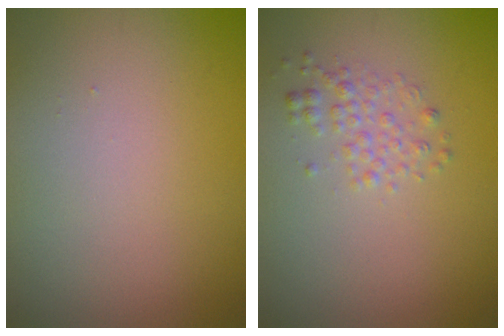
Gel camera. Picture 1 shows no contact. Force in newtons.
{"total": 1.7, "press": 1.7, "slide": 0.0}